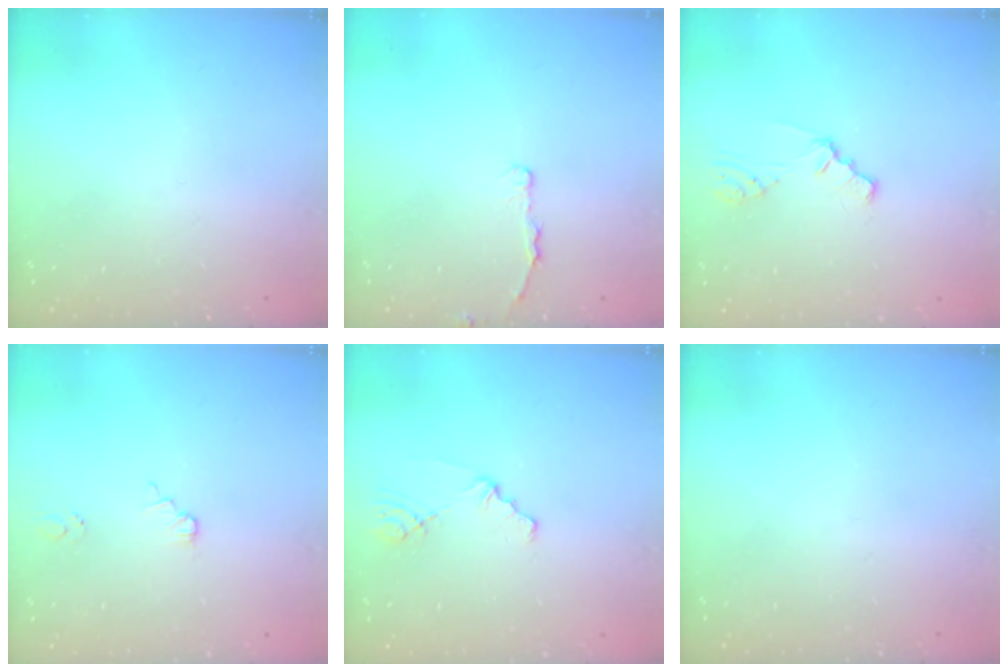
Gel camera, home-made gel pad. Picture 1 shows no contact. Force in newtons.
{"total": 2.8, "press": 2.7, "slide": 0.5}
{"total": 0.9, "press": 0.8, "slide": 0.3}
{"total": 1.5, "press": 1.5, "slide": 0.1}
{"total": 1.1, "press": 1.1, "slide": 0.2}
{"total": 0.0}